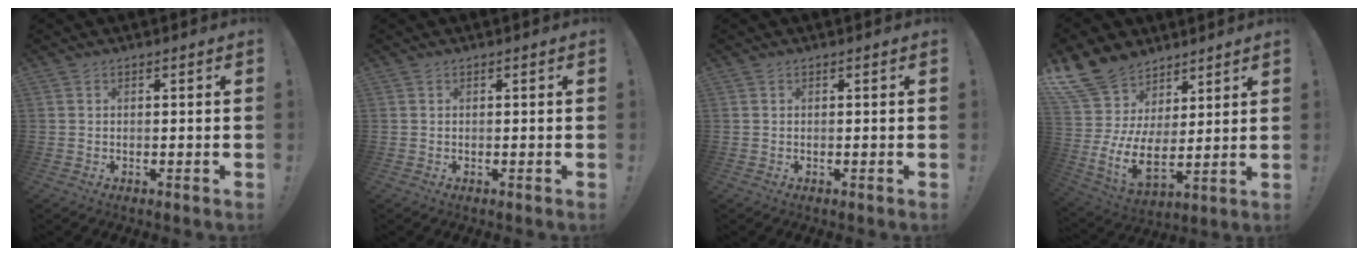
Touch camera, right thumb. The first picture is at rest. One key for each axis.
{"total": 0.0}
{"total": 0.0}
{"total": 15.3, "fx": 6.4, "fy": 10.4, "fz": 9.2, "tx": -0.204, "ty": -0.065, "tz": 0.124}